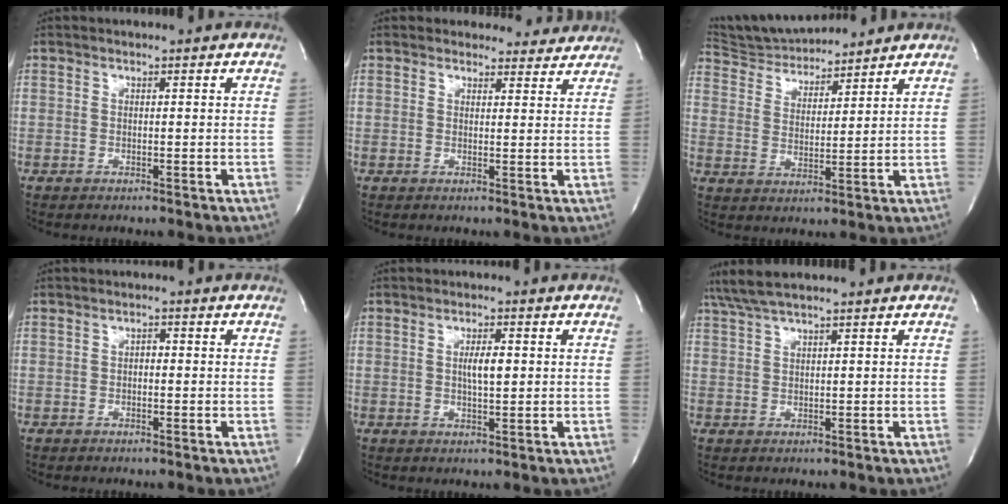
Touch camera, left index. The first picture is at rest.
{"total": 4.8, "force": [4.4, 1.8, -0.6], "torque": [0.023, -0.009, 0.034]}
{"total": 10.3, "force": [10.0, 1.6, 2.2], "torque": [-0.049, 0.018, 0.182]}
{"total": 0.6, "force": [-0.1, 0.3, 0.5], "torque": [-0.007, 0.001, -0.003]}
{"total": 3.3, "force": [0.3, 0.7, 3.2], "torque": [-0.054, -0.001, 0.004]}
{"total": 4.0, "force": [3.4, -0.3, 2.2], "torque": [-0.053, 0.017, 0.072]}